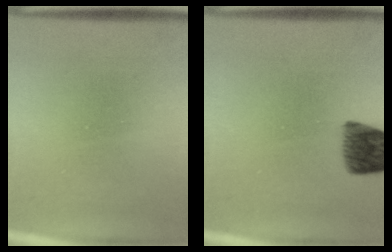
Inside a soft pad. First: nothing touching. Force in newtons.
{"total": 6.7}